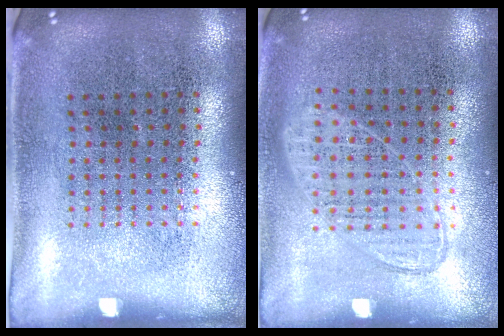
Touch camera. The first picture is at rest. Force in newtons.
{"total": 0.9, "press": 0.9, "slide": 0.3}